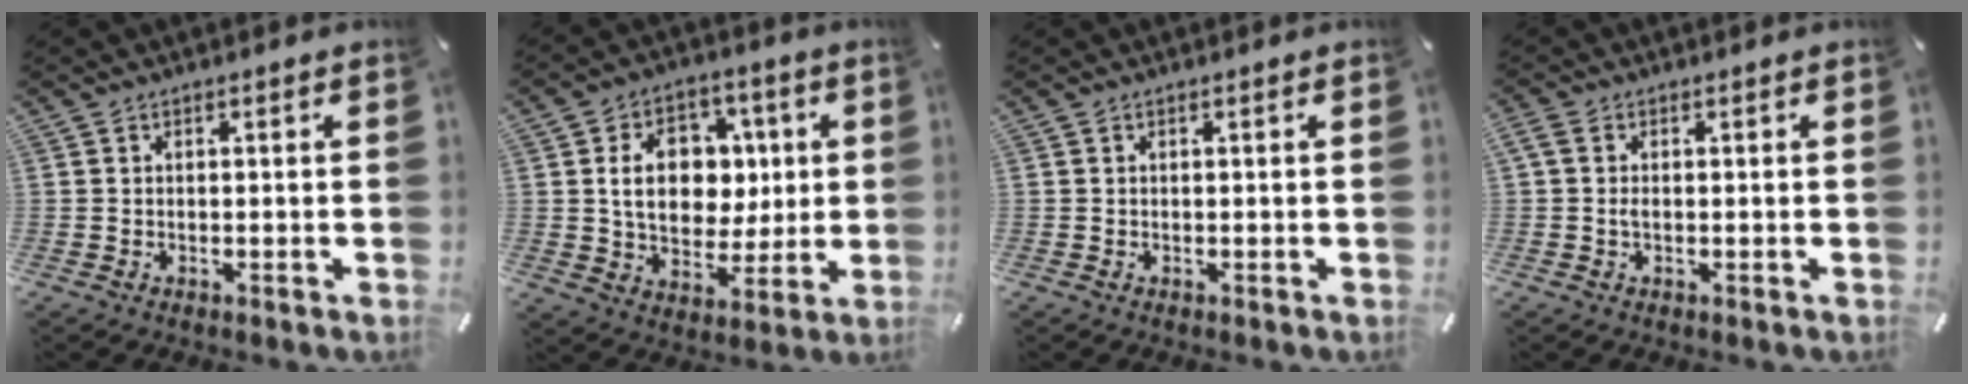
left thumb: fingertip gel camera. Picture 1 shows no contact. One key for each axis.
{"total": 13.6, "fx": 2.0, "fy": 11.0, "fz": 7.9, "tx": -0.123, "ty": 0.005, "tz": 0.040}
{"total": 0.0}
{"total": 1.8, "fx": 0.0, "fy": 0.9, "fz": 1.6, "tx": -0.037, "ty": -0.002, "tz": -0.002}